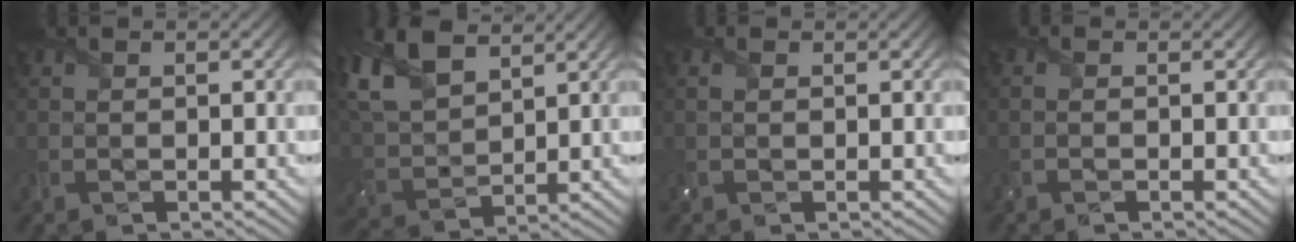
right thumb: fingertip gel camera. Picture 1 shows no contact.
{"total": 10.9, "force": [6.4, 5.6, 6.8], "torque": [-0.194, 0.019, 0.131]}
{"total": 1.1, "force": [0.4, 0.7, 0.7], "torque": [-0.020, 0.001, 0.009]}
{"total": 0.0}